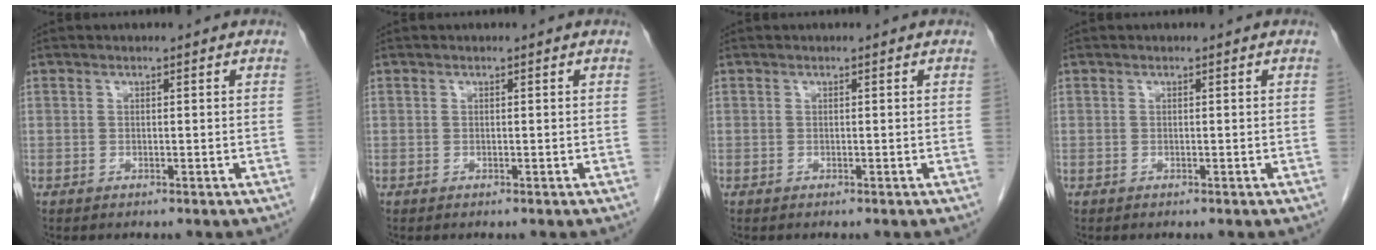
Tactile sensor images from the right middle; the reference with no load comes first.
{"total": 0.0}
{"total": 0.0}
{"total": 0.0}